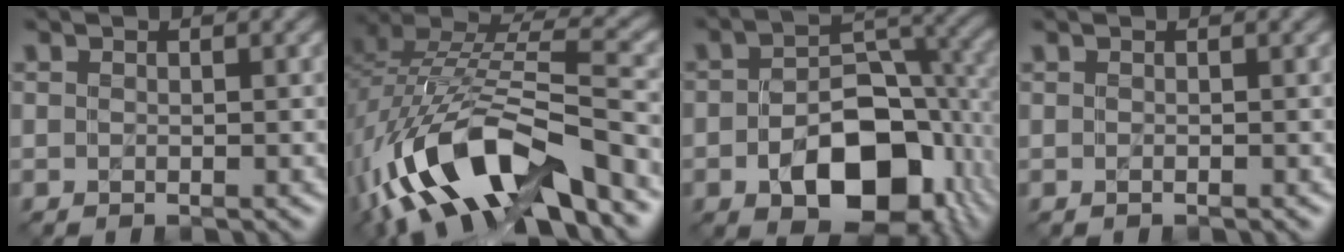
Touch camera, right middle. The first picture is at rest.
{"total": 14.9, "force": [-7.2, 5.6, 11.8], "torque": [-0.232, 0.004, -0.123]}
{"total": 11.4, "force": [-4.0, 6.6, 8.3], "torque": [-0.132, -0.013, -0.052]}
{"total": 0.8, "force": [-0.1, 0.3, 0.7], "torque": [-0.006, -0.002, -0.006]}